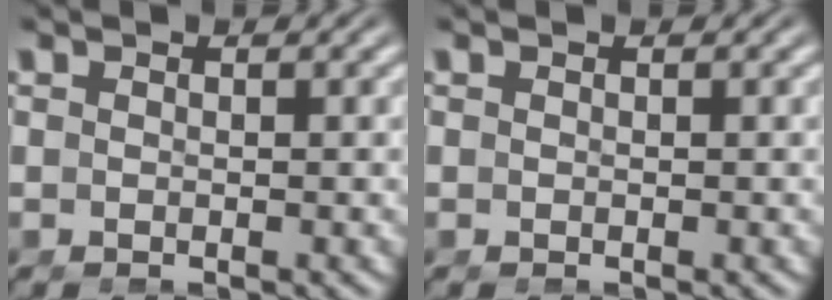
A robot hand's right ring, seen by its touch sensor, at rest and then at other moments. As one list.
[{"total": 0.0}]